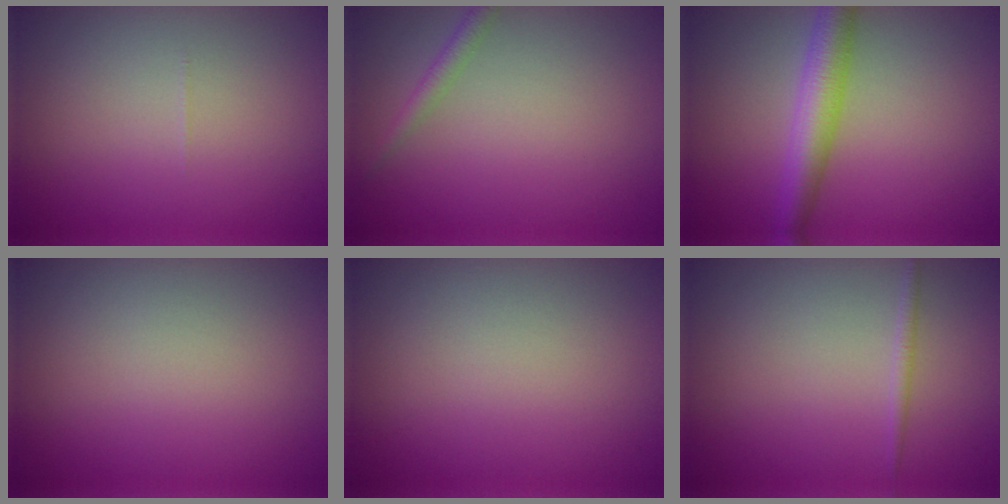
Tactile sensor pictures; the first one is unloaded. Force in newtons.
{"total": 1.4, "press": 1.4, "slide": 0.0}
{"total": 4.5, "press": 4.5, "slide": 0.1}
{"total": 0.0}
{"total": 0.0}
{"total": 0.7, "press": 0.7, "slide": 0.0}